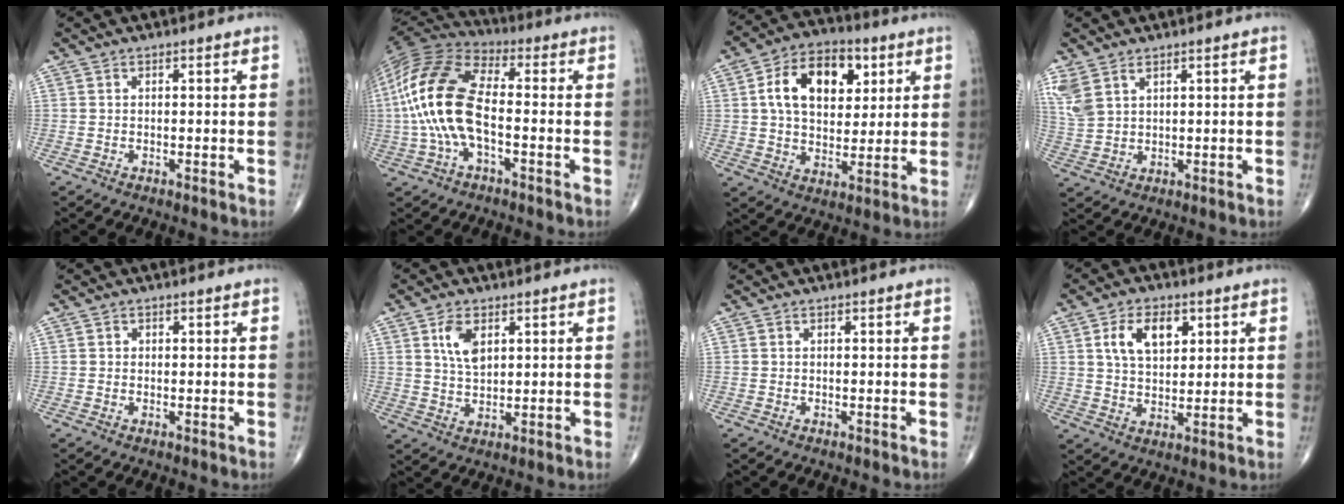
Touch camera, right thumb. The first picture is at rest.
{"total": 17.5, "force": [-1.9, 8.1, 15.4], "torque": [-0.333, 0.034, -0.042]}
{"total": 15.3, "force": [4.6, 9.8, 10.9], "torque": [-0.150, 0.000, 0.073]}
{"total": 5.9, "force": [3.6, 3.0, 3.6], "torque": [-0.085, -0.004, 0.086]}
{"total": 0.6, "force": [0.1, 0.6, 0.2], "torque": [0.004, 0.001, 0.001]}
{"total": 6.0, "force": [2.4, 3.3, 4.4], "torque": [-0.075, -0.011, 0.049]}
{"total": 0.0}
{"total": 8.9, "force": [3.3, 5.4, 6.3], "torque": [-0.088, -0.011, 0.060]}